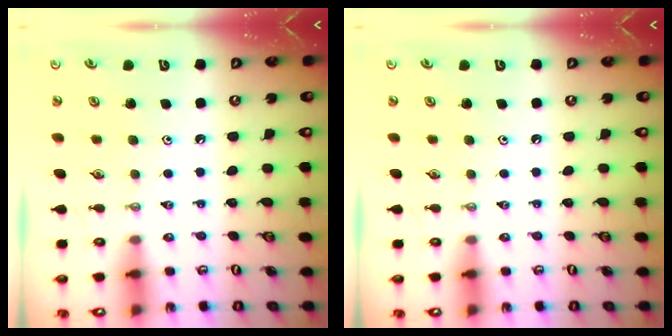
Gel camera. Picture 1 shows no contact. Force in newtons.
{"total": 0.0}